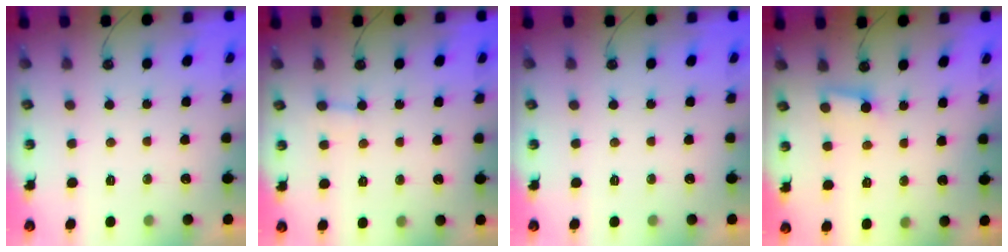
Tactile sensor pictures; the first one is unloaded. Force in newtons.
{"total": 3.6, "press": 3.5, "slide": 0.3}
{"total": 0.0}
{"total": 3.0, "press": 2.9, "slide": 0.3}